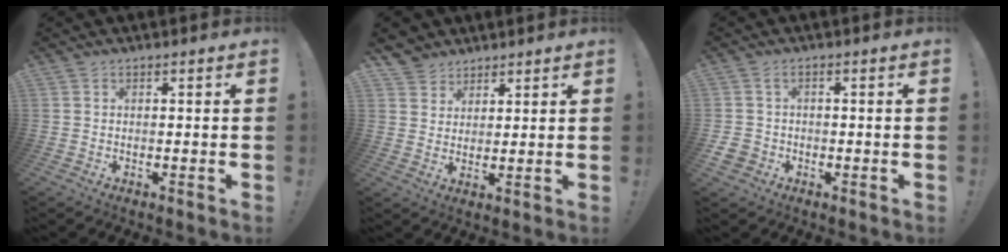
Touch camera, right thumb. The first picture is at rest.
{"total": 5.1, "force": [4.0, 3.1, -0.2], "torque": [-0.007, -0.029, 0.081]}
{"total": 3.7, "force": [-0.9, 3.2, 1.5], "torque": [-0.051, 0.001, -0.017]}